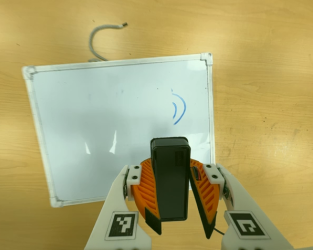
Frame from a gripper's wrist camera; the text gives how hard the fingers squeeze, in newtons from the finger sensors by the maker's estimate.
{"total": 10.1, "left": 10.2, "right": 10.1}